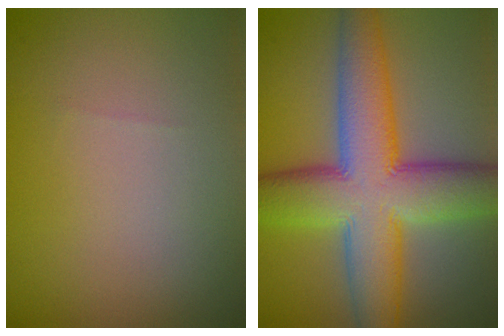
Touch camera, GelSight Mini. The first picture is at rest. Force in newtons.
{"total": 11.8, "press": 11.8, "slide": 0.3}